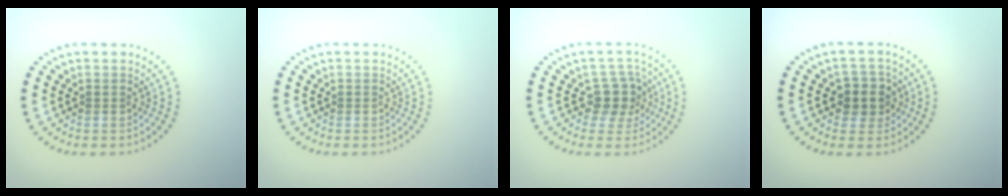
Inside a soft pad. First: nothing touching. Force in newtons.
{"total": 0.0}
{"total": 3.0, "press": 2.5, "slide": 1.6}
{"total": 2.9, "press": 2.6, "slide": 1.3}